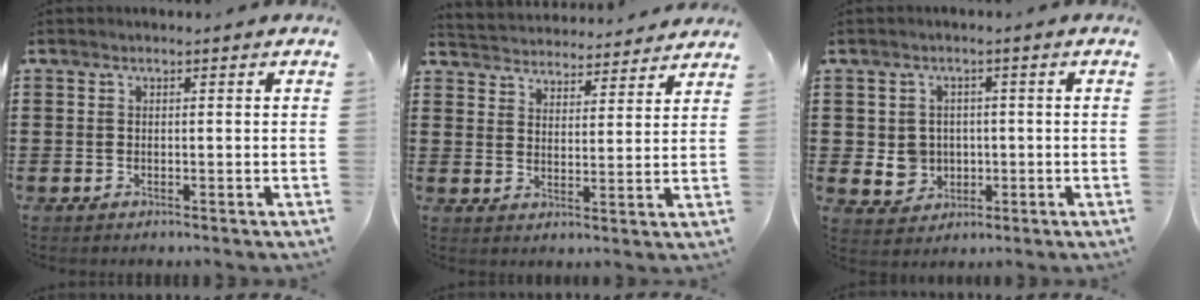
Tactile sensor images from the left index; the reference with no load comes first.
{"total": 4.0, "force": [4.0, 0.0, -0.6], "torque": [-0.010, -0.027, 0.068]}
{"total": 3.9, "force": [0.1, 3.7, 1.1], "torque": [-0.036, 0.009, 0.001]}